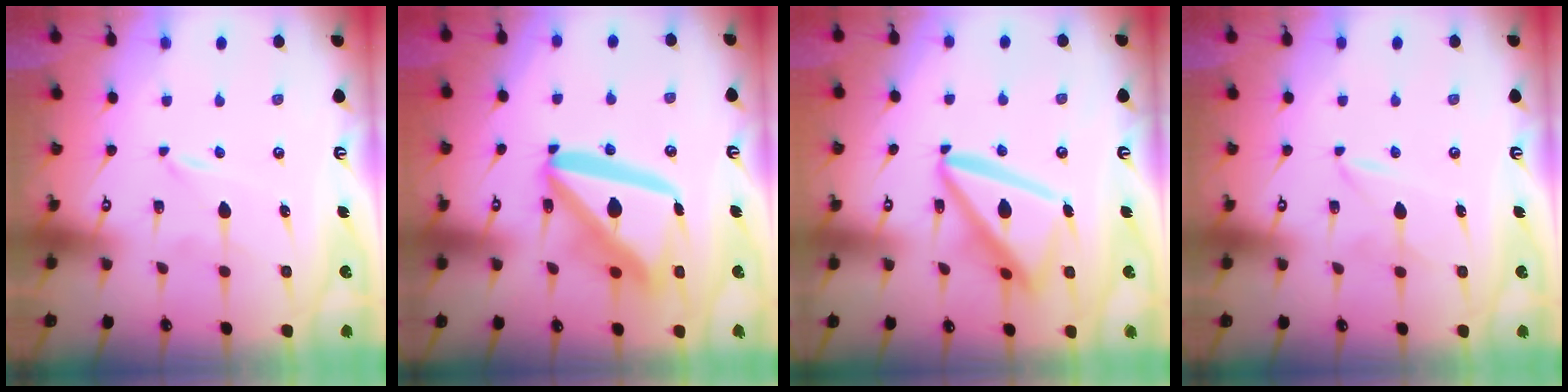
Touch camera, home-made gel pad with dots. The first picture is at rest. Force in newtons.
{"total": 20.3, "press": 20.1, "slide": 2.4}
{"total": 15.3, "press": 15.2, "slide": 1.6}
{"total": 2.5, "press": 2.4, "slide": 0.4}